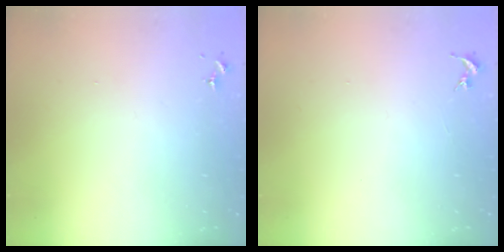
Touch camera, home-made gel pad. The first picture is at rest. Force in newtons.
{"total": 0.0}